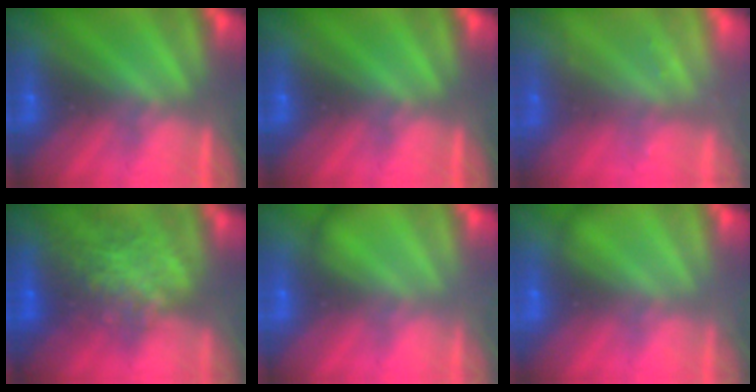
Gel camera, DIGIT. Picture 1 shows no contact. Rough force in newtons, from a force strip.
{"total": 0.0}
{"total": 2.3}
{"total": 7.3}
{"total": 2.1}
{"total": 2.2}